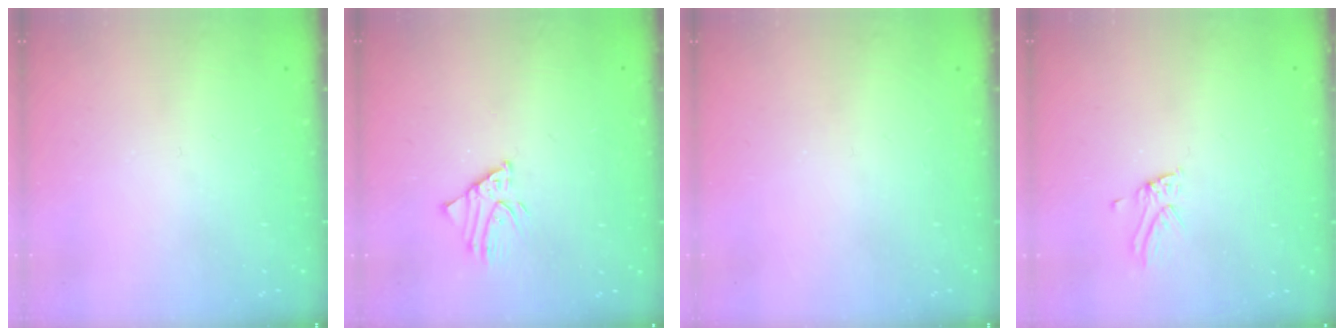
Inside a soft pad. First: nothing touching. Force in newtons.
{"total": 2.5, "press": 2.5, "slide": 0.2}
{"total": 0.0}
{"total": 2.1, "press": 2.1, "slide": 0.1}